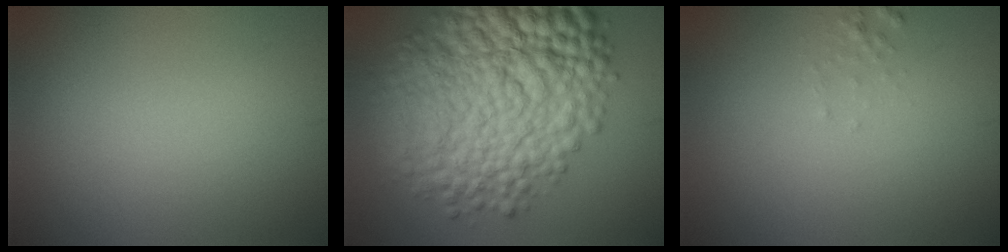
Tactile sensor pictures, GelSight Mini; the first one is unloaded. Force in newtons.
{"total": 13.0, "press": 13.0, "slide": 0.1}
{"total": 0.6, "press": 0.6, "slide": 0.1}